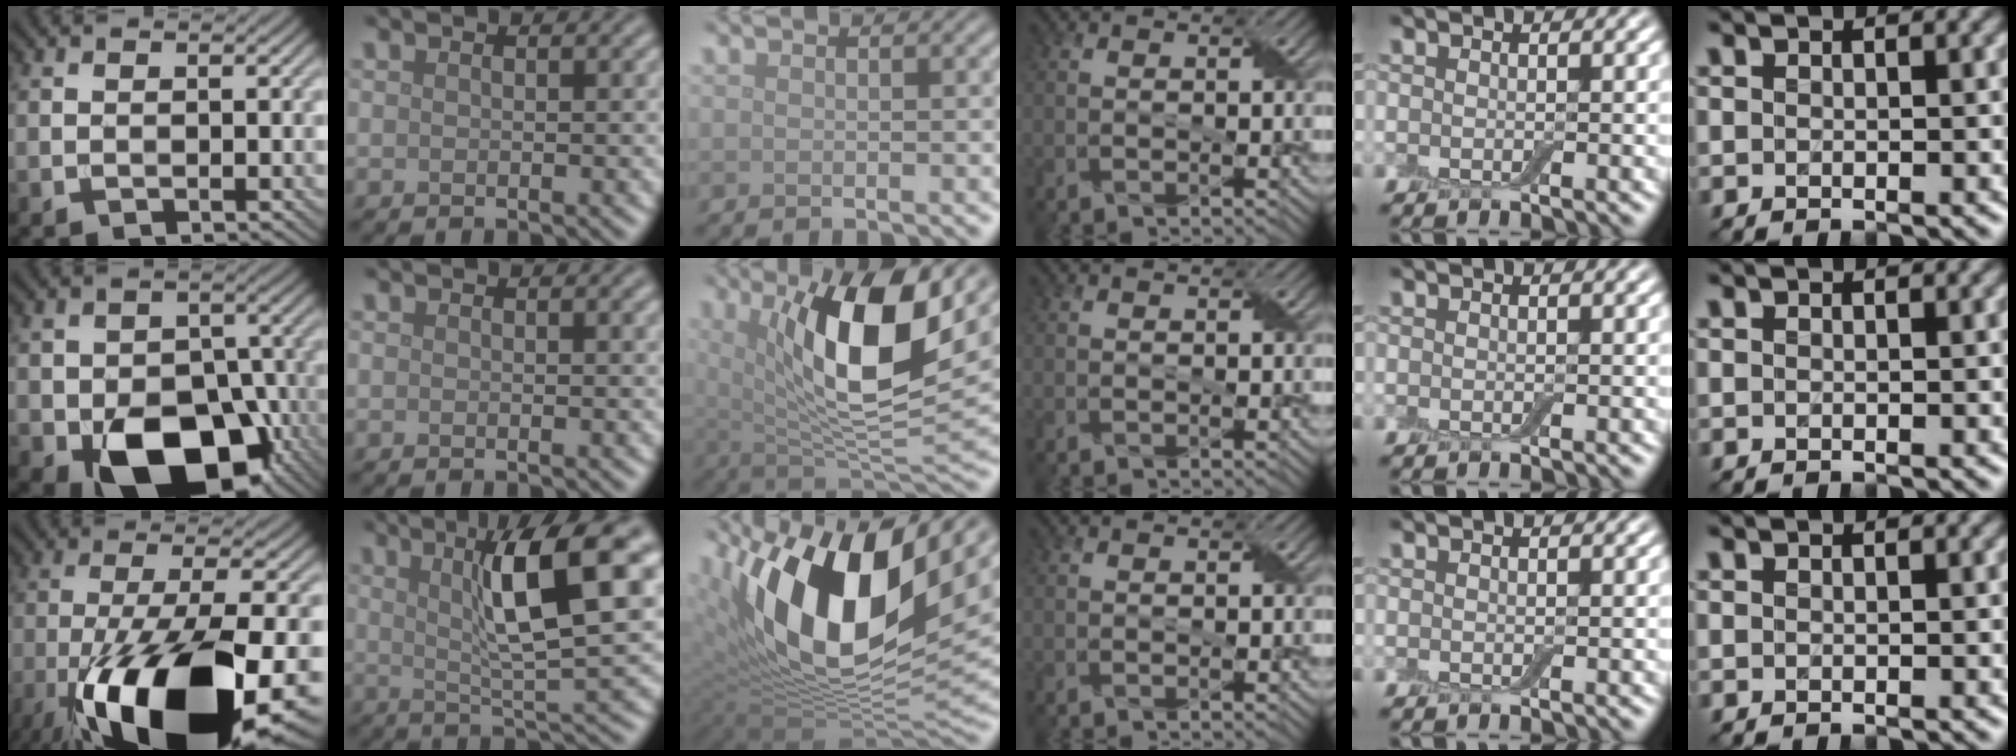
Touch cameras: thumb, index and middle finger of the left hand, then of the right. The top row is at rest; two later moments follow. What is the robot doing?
{"motion": "wrap", "object": "adhesive wrap"}